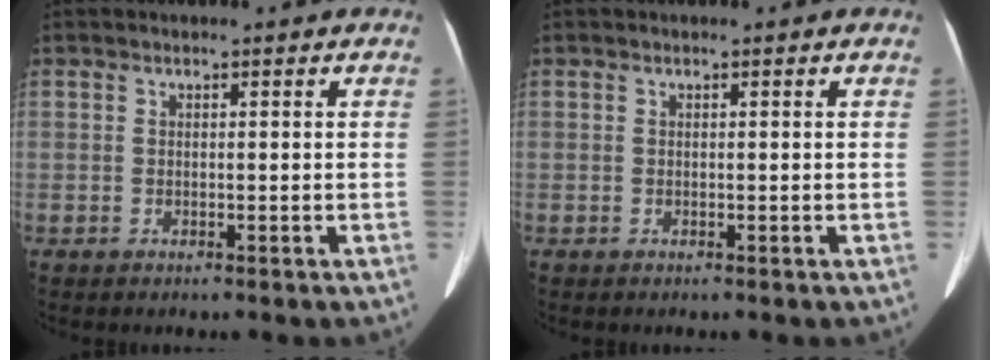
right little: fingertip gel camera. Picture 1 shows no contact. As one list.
[{"total": 0.0}]